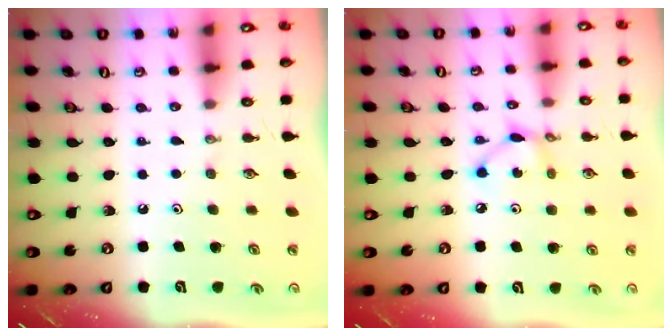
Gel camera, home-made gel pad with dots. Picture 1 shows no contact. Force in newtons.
{"total": 5.2, "press": 5.2, "slide": 0.2}